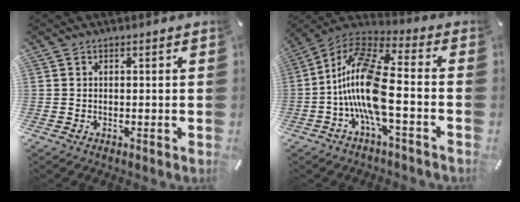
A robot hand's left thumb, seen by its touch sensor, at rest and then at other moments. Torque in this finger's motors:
{"motor_torque": [-0.25, 2.48, 1.28, -0.55, 0.49]}